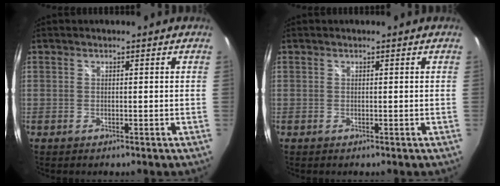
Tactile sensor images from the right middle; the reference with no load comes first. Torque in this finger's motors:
{"motor_torque": [0.00, 0.00, 0.00, 0.00]}